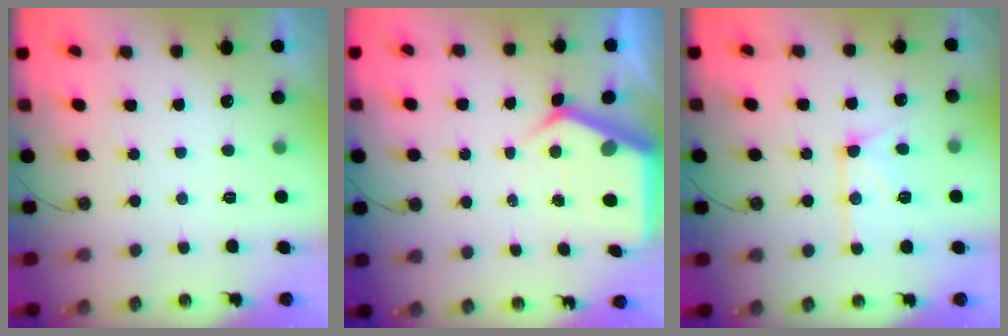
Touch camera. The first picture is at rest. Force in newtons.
{"total": 6.7, "press": 6.6, "slide": 0.6}
{"total": 13.6, "press": 13.5, "slide": 1.2}